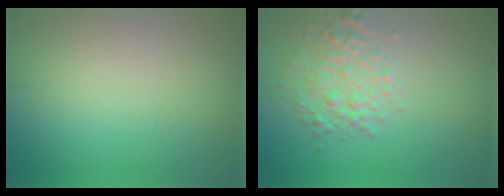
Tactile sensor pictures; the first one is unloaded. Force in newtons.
{"total": 3.2, "press": 3.2, "slide": 0.1}